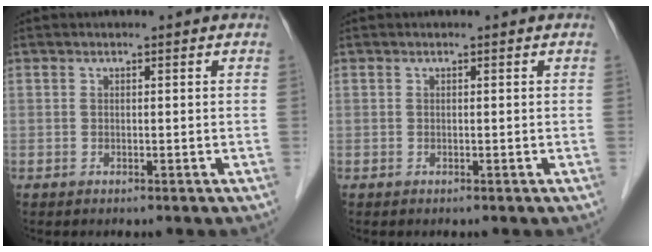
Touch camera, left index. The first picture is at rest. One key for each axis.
{"total": 0.0}